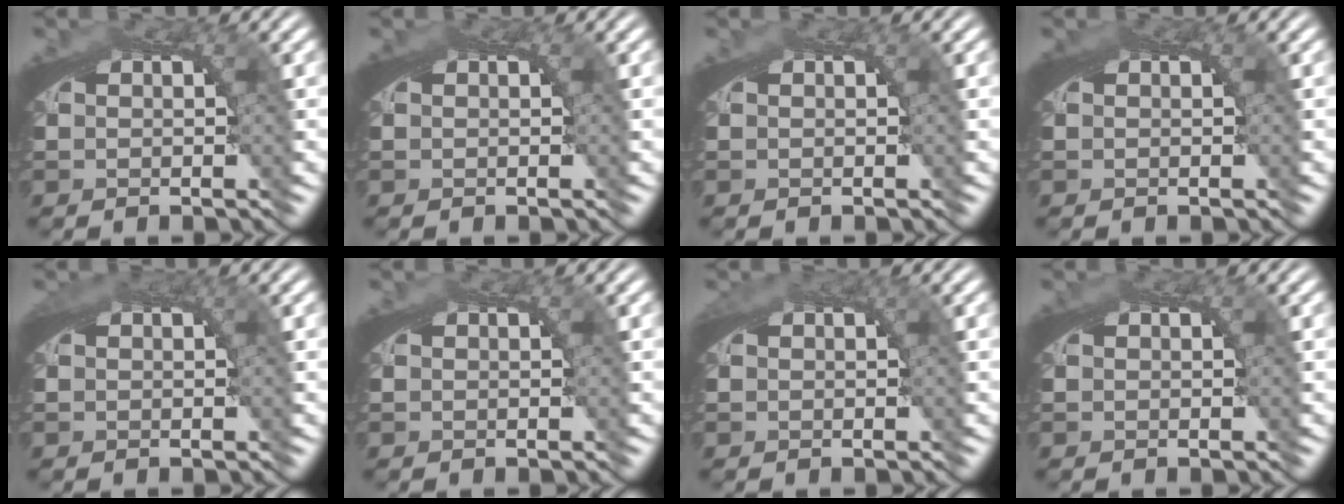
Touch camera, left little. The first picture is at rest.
{"total": 0.6, "force": [0.2, 0.2, 0.5], "torque": [-0.005, 0.003, 0.002]}
{"total": 0.0}
{"total": 0.9, "force": [0.3, 0.4, 0.8], "torque": [-0.009, 0.004, 0.003]}
{"total": 0.6, "force": [0.3, 0.3, 0.4], "torque": [-0.005, 0.003, 0.003]}
{"total": 0.0}
{"total": 0.0}
{"total": 0.0}